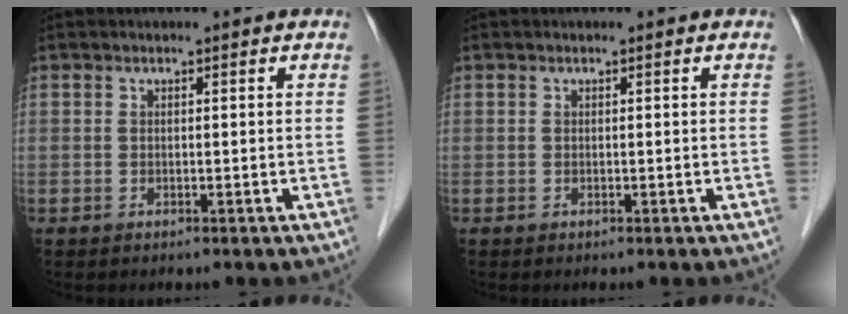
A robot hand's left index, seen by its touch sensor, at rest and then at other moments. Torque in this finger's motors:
{"motor_torque": [-0.02, 0.02, 0.00, 0.00]}